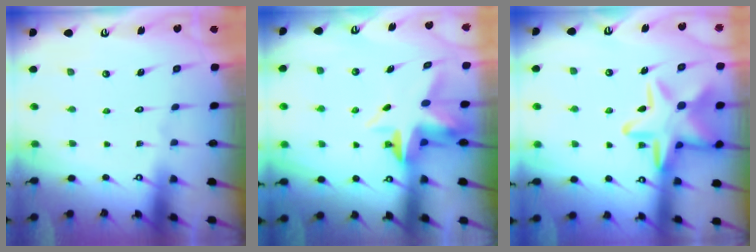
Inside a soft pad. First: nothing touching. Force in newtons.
{"total": 5.1, "press": 4.9, "slide": 1.4}
{"total": 20.0, "press": 20.0, "slide": 1.4}